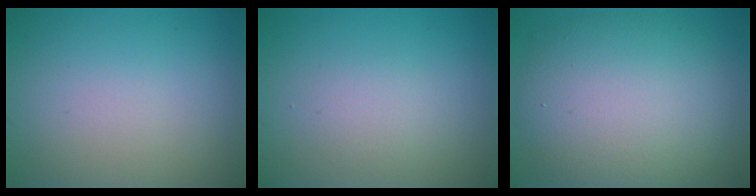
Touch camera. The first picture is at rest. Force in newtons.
{"total": 1.5, "press": 1.5, "slide": 0.1}
{"total": 10.2, "press": 10.1, "slide": 0.9}